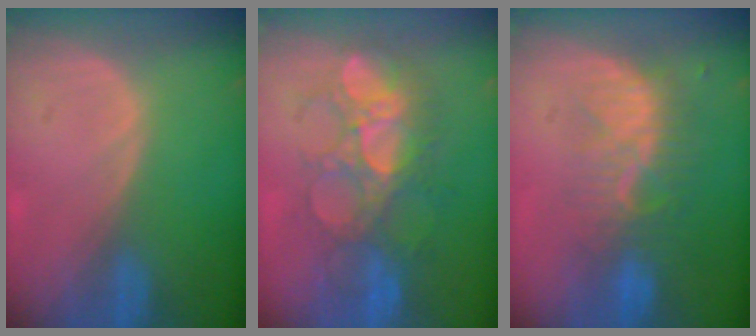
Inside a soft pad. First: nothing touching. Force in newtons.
{"total": 9.0, "press": 8.8, "slide": 1.7}
{"total": 8.3, "press": 7.3, "slide": 3.8}